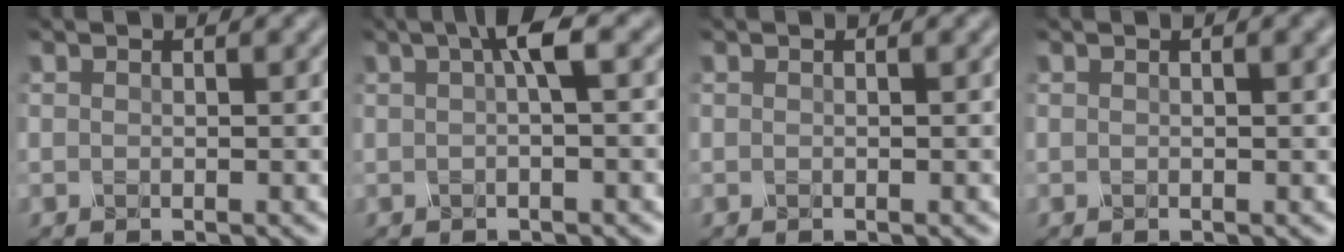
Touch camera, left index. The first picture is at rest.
{"total": 2.7, "force": [0.6, 0.4, 2.6], "torque": [-0.043, 0.010, 0.007]}
{"total": 0.0}
{"total": 1.6, "force": [0.7, 0.5, 1.4], "torque": [-0.012, 0.003, 0.007]}